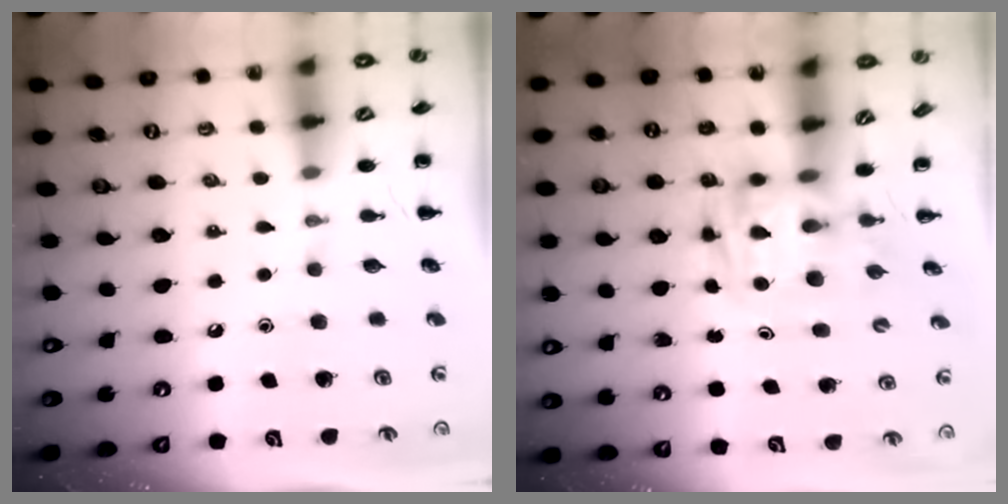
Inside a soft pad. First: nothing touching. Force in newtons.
{"total": 2.8, "press": 2.8, "slide": 0.5}